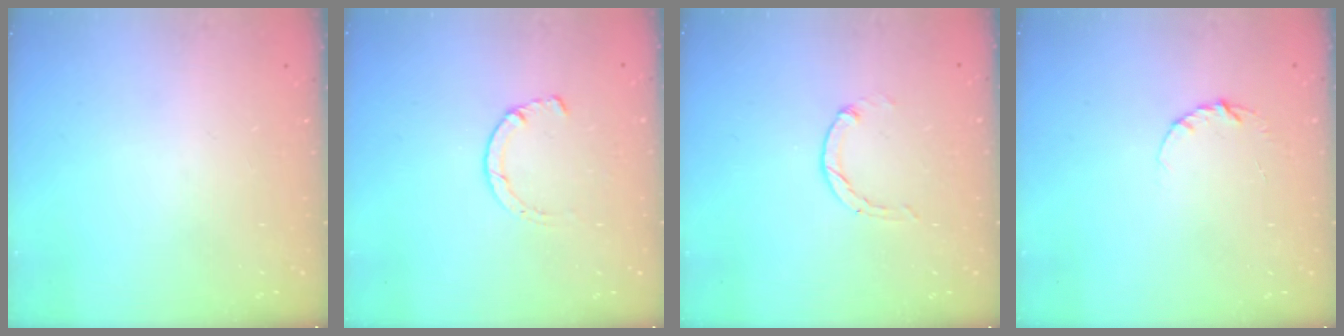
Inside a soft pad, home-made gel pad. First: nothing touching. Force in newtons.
{"total": 1.5, "press": 1.5, "slide": 0.3}
{"total": 0.8, "press": 0.7, "slide": 0.2}
{"total": 3.5, "press": 3.4, "slide": 0.4}